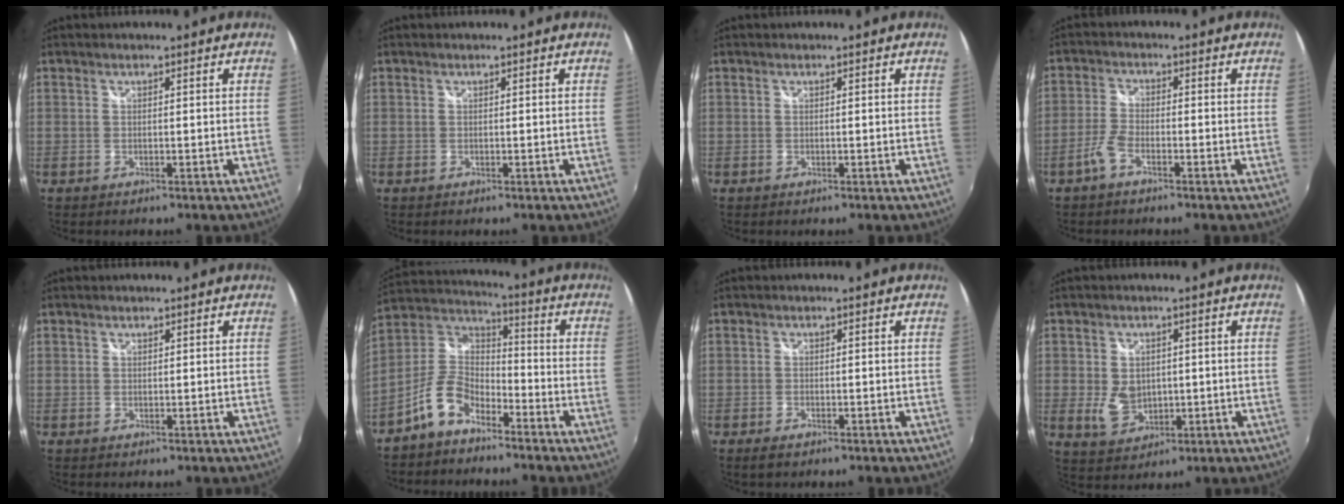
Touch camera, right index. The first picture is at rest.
{"total": 0.0}
{"total": 0.0}
{"total": 3.8, "force": [-2.5, 1.2, 2.6], "torque": [-0.069, 0.003, -0.054]}
{"total": 0.6, "force": [0.3, 0.5, -0.1], "torque": [0.004, 0.001, 0.004]}
{"total": 10.2, "force": [-6.4, 5.6, 5.6], "torque": [-0.129, 0.025, -0.129]}
{"total": 1.6, "force": [-1.2, 0.7, 0.9], "torque": [-0.019, -0.007, -0.023]}
{"total": 6.0, "force": [-0.3, 4.6, 3.8], "torque": [-0.079, -0.004, 0.002]}